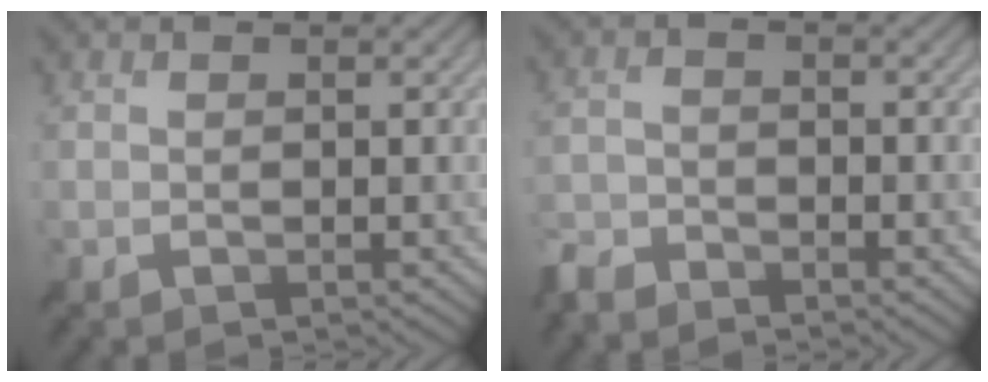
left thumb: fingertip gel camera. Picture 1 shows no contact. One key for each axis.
{"total": 3.3, "fx": -3.2, "fy": 0.6, "fz": 0.6, "tx": -0.016, "ty": -0.009, "tz": -0.077}